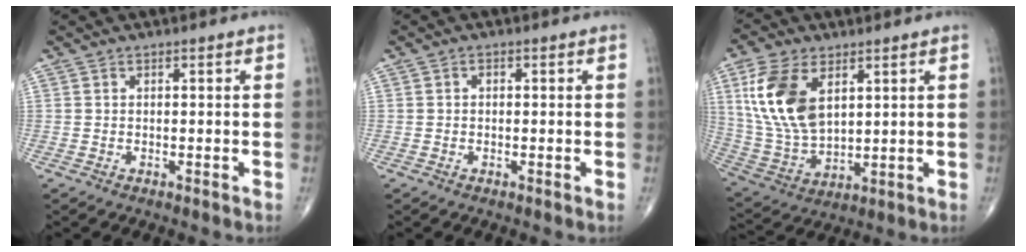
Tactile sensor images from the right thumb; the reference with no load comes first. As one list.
[{"total": 0.9, "force": [0.1, 0.7, 0.6], "torque": [-0.006, 0.003, -0.001]}, {"total": 15.6, "force": [5.3, 9.0, 11.6], "torque": [-0.227, -0.018, 0.115]}]